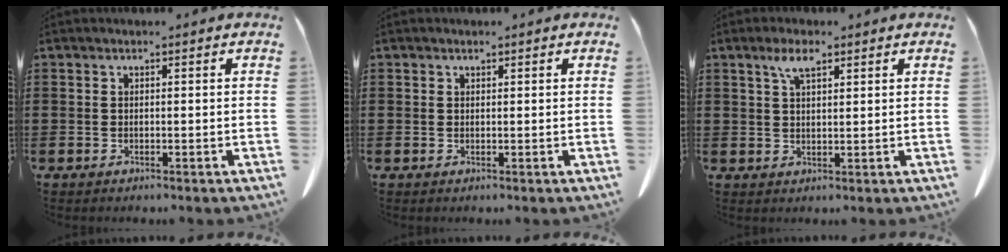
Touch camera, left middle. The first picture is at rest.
{"total": 0.6, "force": [0.4, 0.3, 0.1], "torque": [-0.004, -0.001, 0.010]}
{"total": 4.1, "force": [2.4, 1.2, 3.1], "torque": [-0.068, 0.006, 0.041]}